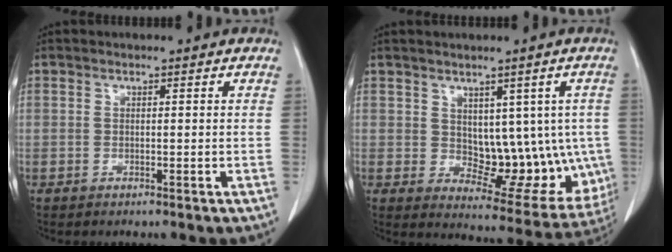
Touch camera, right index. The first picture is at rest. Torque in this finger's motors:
{"motor_torque": [0.11, 0.23, 0.15, 0.01]}